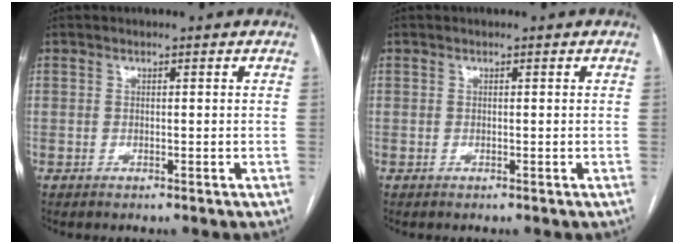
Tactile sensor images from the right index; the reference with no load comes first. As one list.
[{"total": 0.0}]